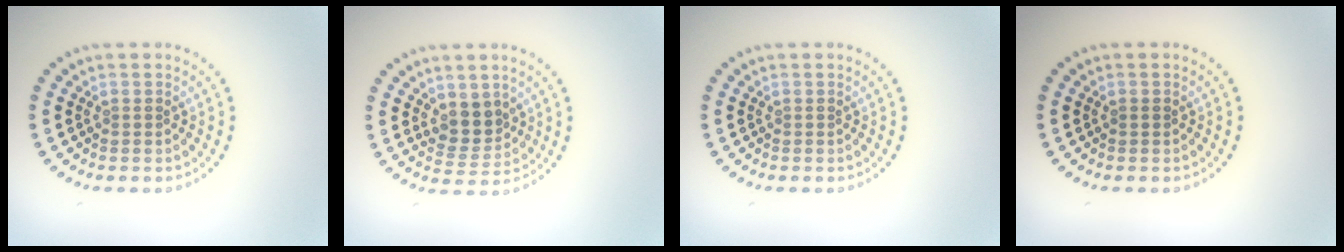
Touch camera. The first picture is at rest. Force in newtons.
{"total": 2.9, "press": 2.5, "slide": 1.3}
{"total": 0.0}
{"total": 0.5, "press": 0.5, "slide": 0.0}